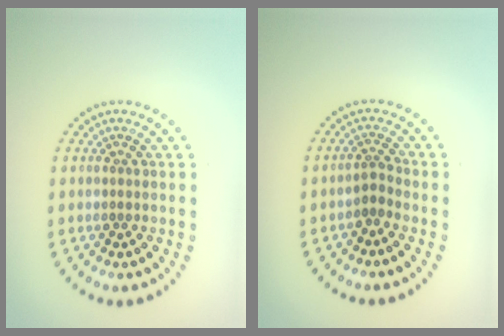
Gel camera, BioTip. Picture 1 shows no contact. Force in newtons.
{"total": 1.6, "press": 1.0, "slide": 1.2}